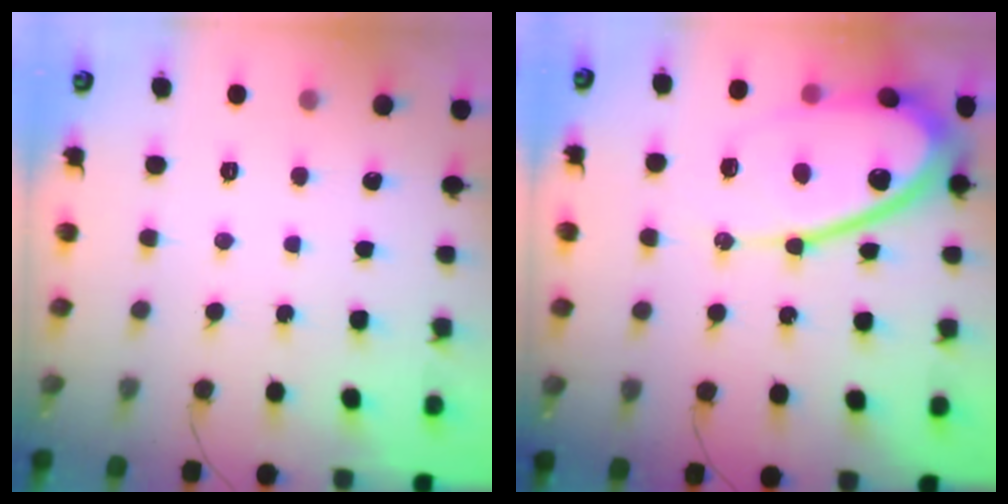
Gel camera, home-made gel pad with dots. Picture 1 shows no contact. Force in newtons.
{"total": 17.8, "press": 17.7, "slide": 1.3}